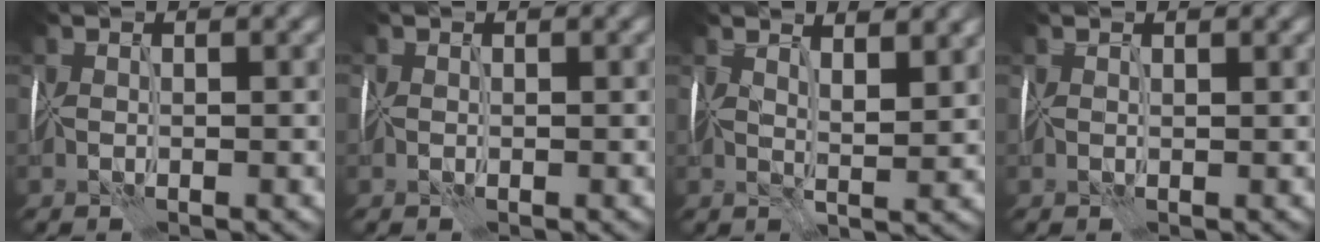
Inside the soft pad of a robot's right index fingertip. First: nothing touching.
{"total": 0.5, "force": [-0.1, 0.5, 0.2], "torque": [-0.003, 0.000, -0.001]}
{"total": 4.3, "force": [2.9, 1.2, 3.0], "torque": [-0.026, 0.007, 0.041]}
{"total": 0.7, "force": [0.6, 0.0, 0.2], "torque": [0.000, 0.004, 0.010]}